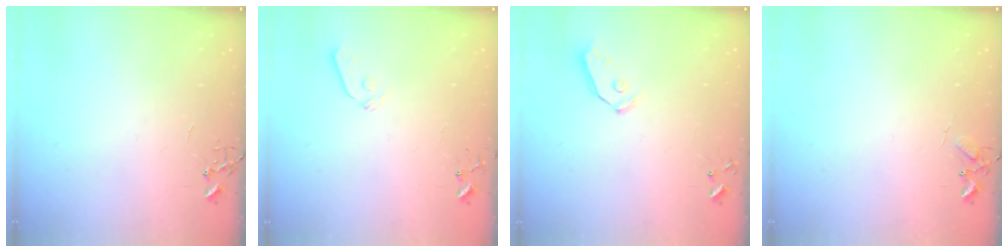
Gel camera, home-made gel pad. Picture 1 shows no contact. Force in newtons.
{"total": 4.4, "press": 4.3, "slide": 0.6}
{"total": 4.9, "press": 4.9, "slide": 0.2}
{"total": 5.9, "press": 5.9, "slide": 0.3}